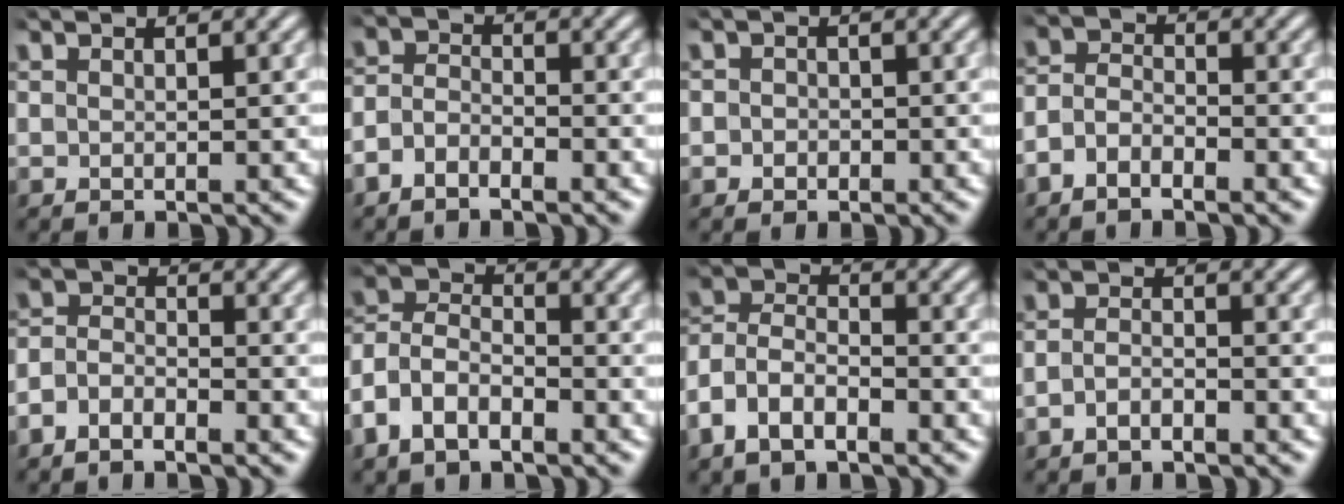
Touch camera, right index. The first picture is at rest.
{"total": 3.1, "force": [-2.3, 1.9, 0.9], "torque": [-0.018, -0.010, -0.042]}
{"total": 1.3, "force": [-0.9, 0.9, -0.1], "torque": [0.005, -0.009, -0.014]}
{"total": 3.8, "force": [-2.3, 2.7, 1.3], "torque": [-0.027, -0.011, -0.044]}
{"total": 3.4, "force": [-2.5, 2.1, 0.9], "torque": [-0.020, -0.011, -0.046]}
{"total": 7.4, "force": [-1.8, 6.5, 3.2], "torque": [-0.086, -0.017, -0.041]}
{"total": 6.9, "force": [-2.3, 5.7, 2.9], "torque": [-0.075, -0.019, -0.048]}
{"total": 2.1, "force": [-1.8, 0.7, 0.9], "torque": [-0.017, -0.008, -0.032]}